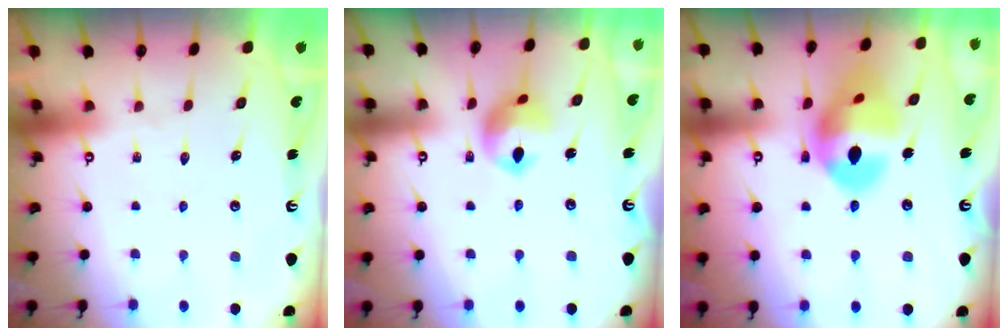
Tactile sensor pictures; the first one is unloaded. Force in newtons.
{"total": 10.3, "press": 10.2, "slide": 0.8}
{"total": 17.3, "press": 17.2, "slide": 1.9}